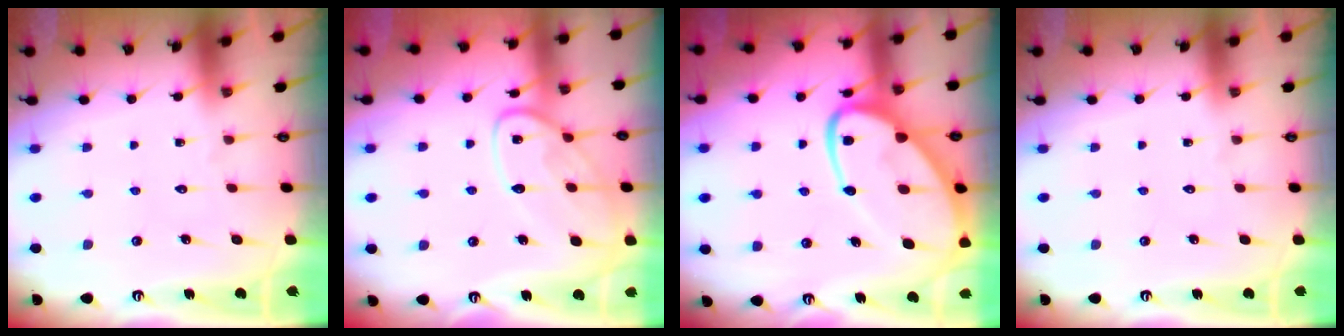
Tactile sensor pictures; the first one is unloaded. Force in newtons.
{"total": 13.4, "press": 13.4, "slide": 1.1}
{"total": 17.5, "press": 17.4, "slide": 1.4}
{"total": 0.0}